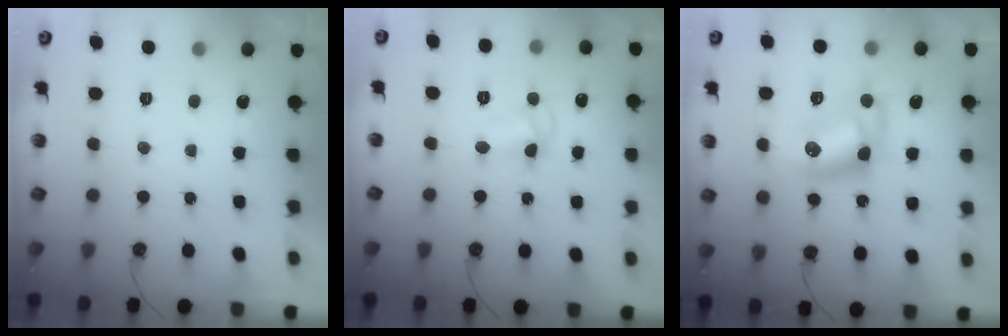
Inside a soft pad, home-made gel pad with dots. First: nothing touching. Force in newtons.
{"total": 5.7, "press": 5.7, "slide": 0.6}
{"total": 9.7, "press": 9.6, "slide": 0.5}